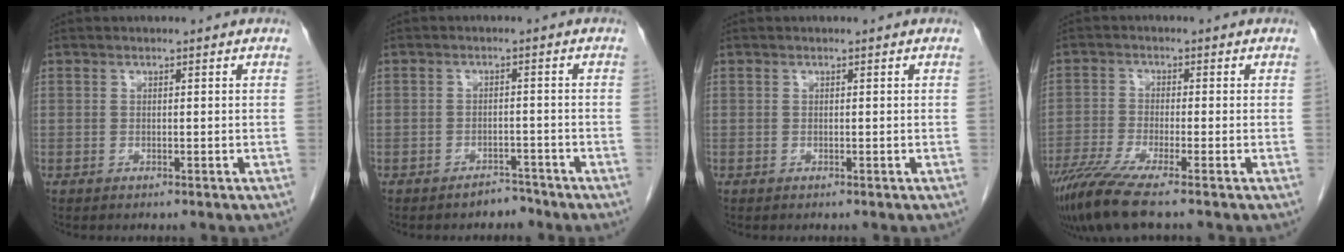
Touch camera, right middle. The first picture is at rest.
{"total": 2.2, "force": [-2.0, 1.0, 0.1], "torque": [0.002, 0.004, -0.029]}
{"total": 0.0}
{"total": 7.1, "force": [-5.4, -0.6, 4.6], "torque": [-0.086, -0.024, -0.102]}